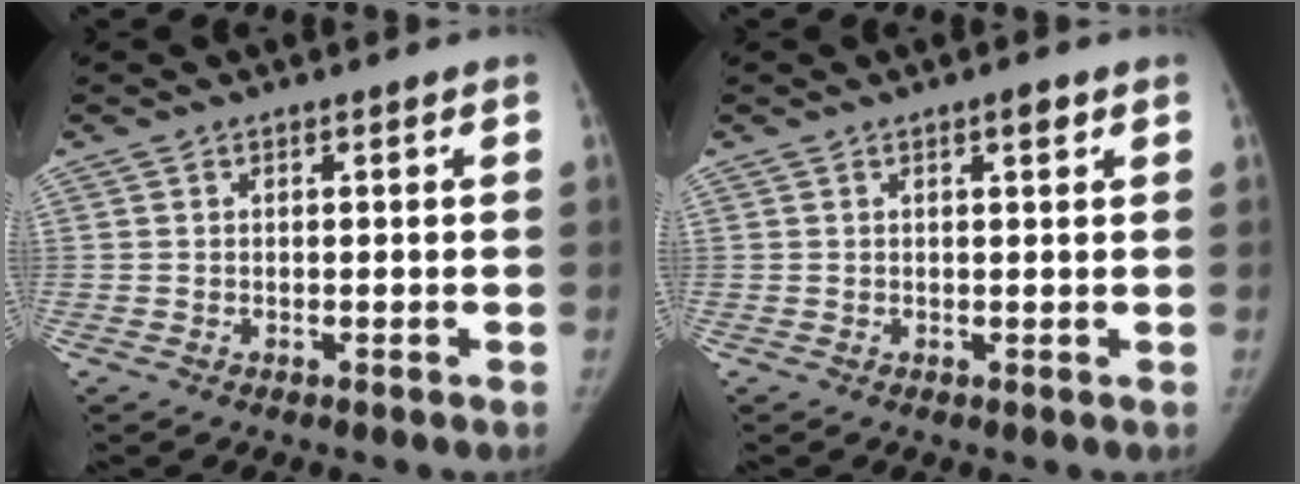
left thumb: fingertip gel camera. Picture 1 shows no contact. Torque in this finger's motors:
{"motor_torque": [0.13, -0.04, 0.06, -0.21, 0.06]}